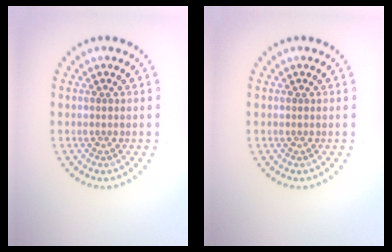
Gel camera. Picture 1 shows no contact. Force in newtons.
{"total": 0.0}